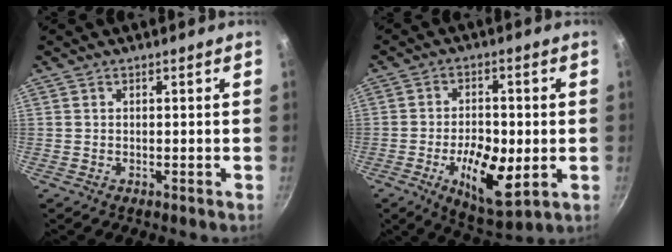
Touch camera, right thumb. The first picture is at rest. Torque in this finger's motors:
{"motor_torque": [-0.69, 0.71, 0.16, -0.17, 0.19]}